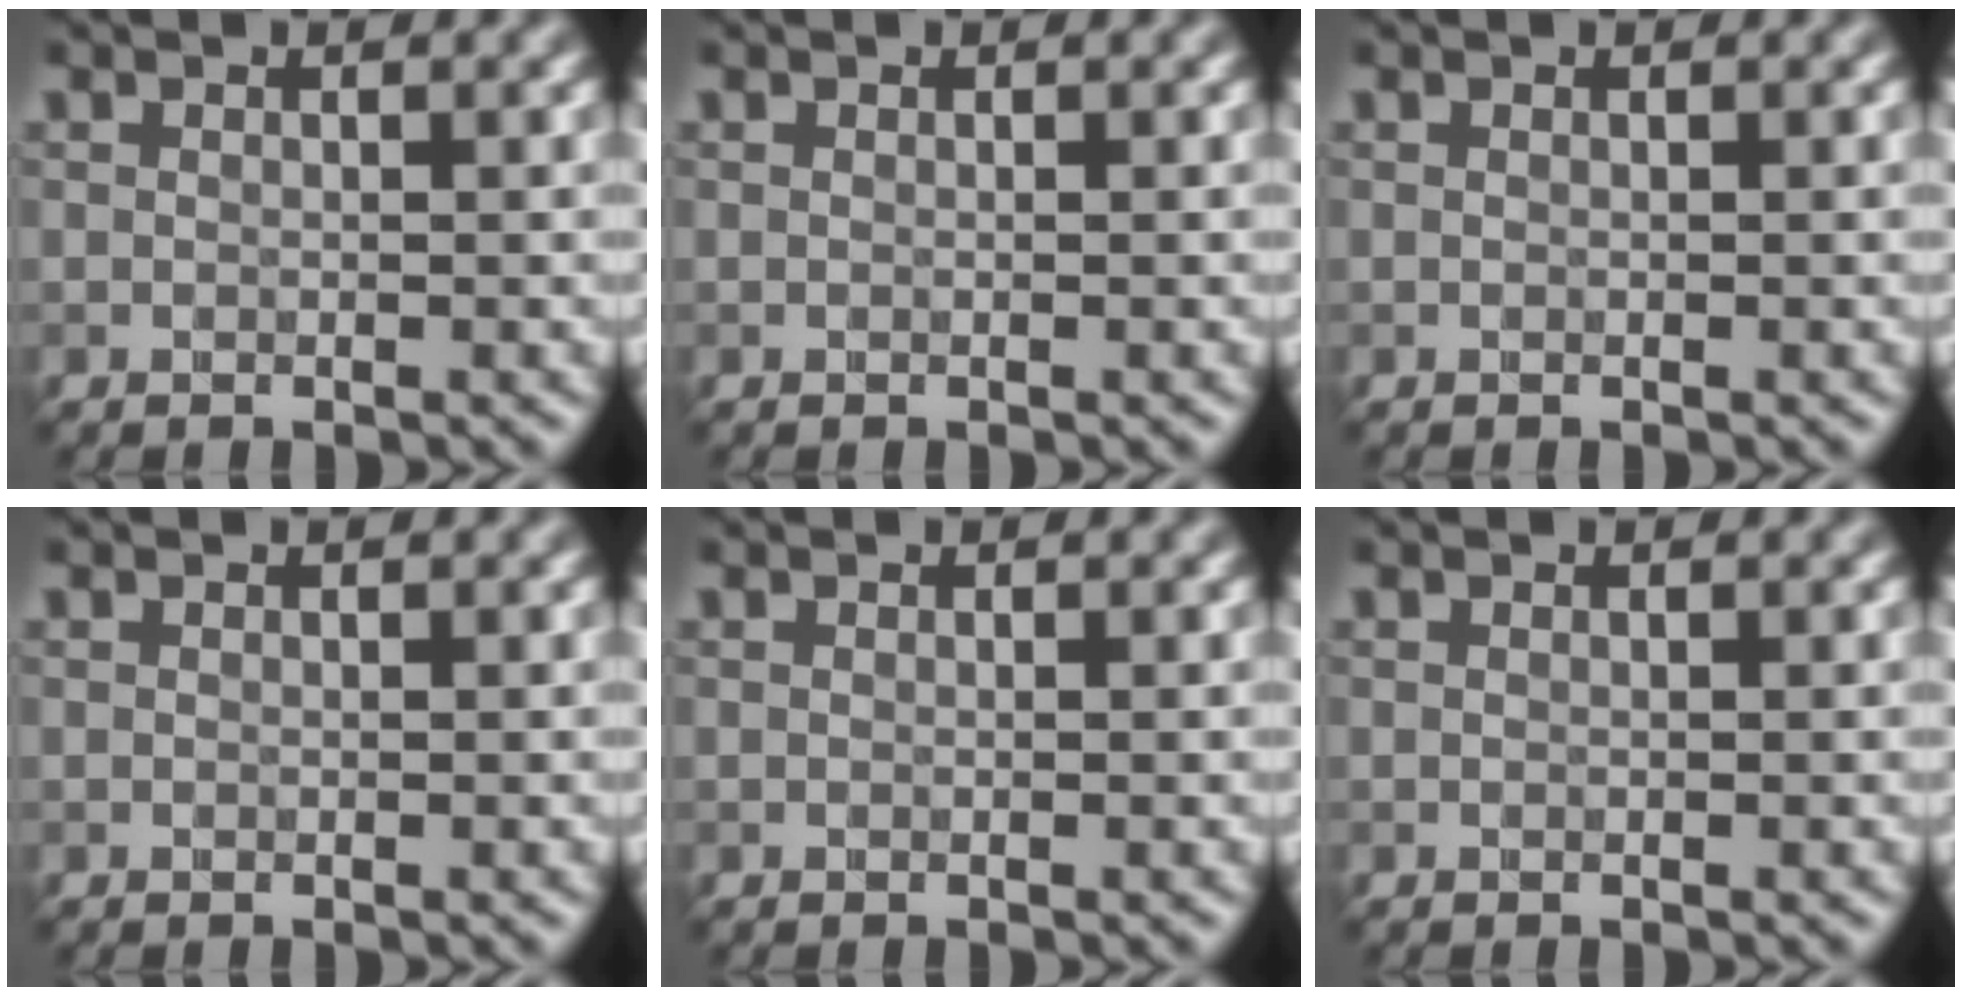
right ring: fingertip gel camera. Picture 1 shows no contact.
{"total": 0.0}
{"total": 0.0}
{"total": 0.0}
{"total": 0.0}
{"total": 0.0}